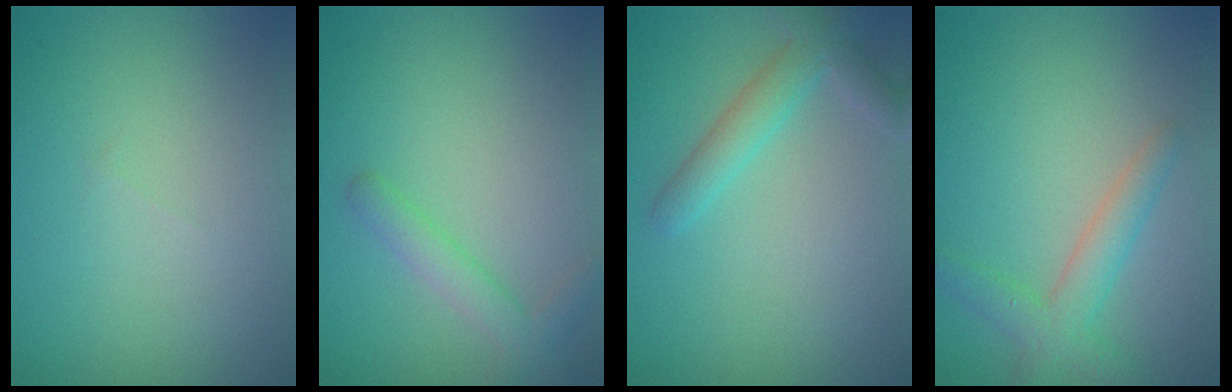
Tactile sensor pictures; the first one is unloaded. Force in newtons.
{"total": 2.3, "press": 2.3, "slide": 0.1}
{"total": 3.0, "press": 3.0, "slide": 0.2}
{"total": 3.1, "press": 3.1, "slide": 0.1}